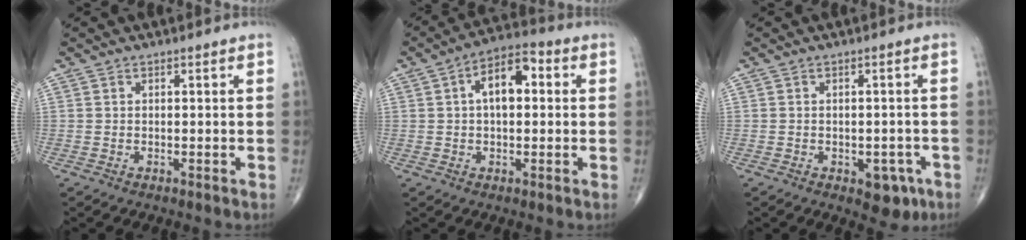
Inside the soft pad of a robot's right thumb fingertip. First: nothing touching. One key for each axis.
{"total": 9.2, "fx": 1.5, "fy": 4.8, "fz": 7.6, "tx": -0.111, "ty": 0.025, "tz": 0.013}
{"total": 5.3, "fx": -2.4, "fy": 3.1, "fz": 3.6, "tx": -0.021, "ty": 0.011, "tz": -0.024}